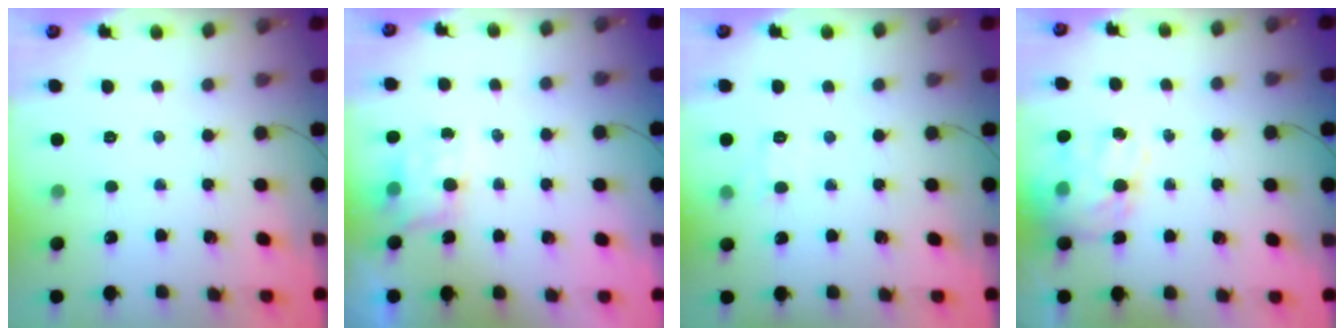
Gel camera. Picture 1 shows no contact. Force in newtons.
{"total": 6.2, "press": 6.2, "slide": 0.8}
{"total": 6.6, "press": 6.3, "slide": 2.0}
{"total": 17.2, "press": 16.6, "slide": 4.3}